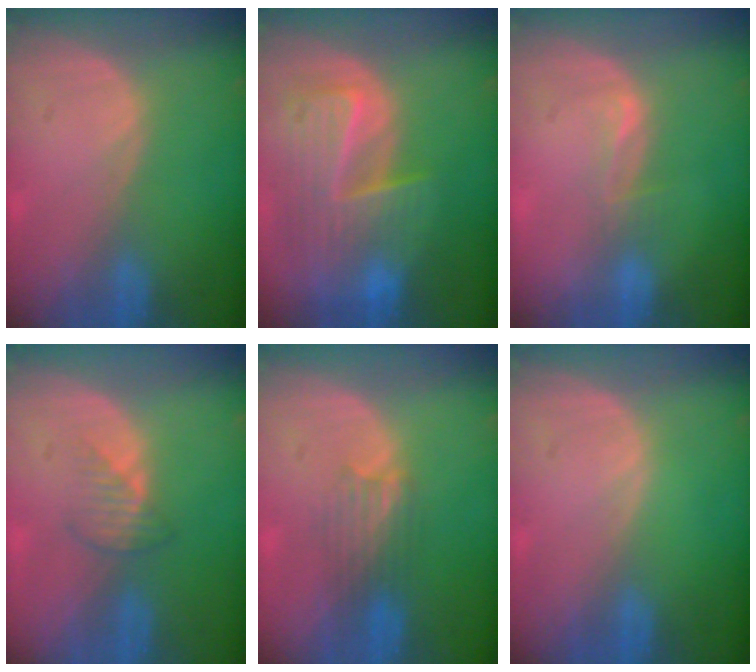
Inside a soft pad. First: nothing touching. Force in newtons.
{"total": 10.2, "press": 8.8, "slide": 5.0}
{"total": 2.2, "press": 1.7, "slide": 1.4}
{"total": 2.5, "press": 2.5, "slide": 0.3}
{"total": 3.2, "press": 3.2, "slide": 0.2}
{"total": 0.0}